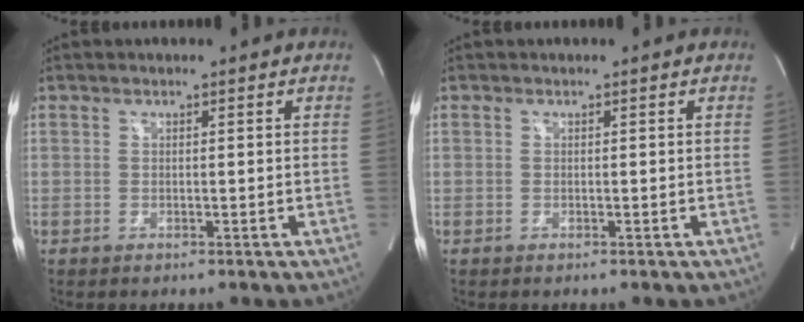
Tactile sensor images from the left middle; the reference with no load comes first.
{"total": 0.0}